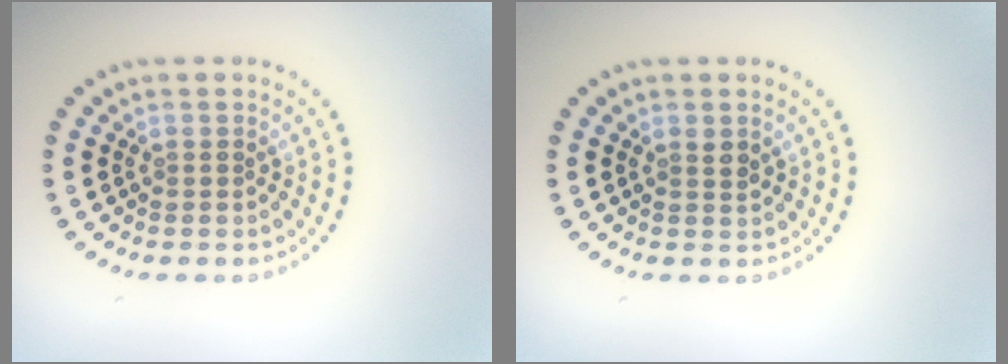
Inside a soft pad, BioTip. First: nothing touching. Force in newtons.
{"total": 0.9, "press": 0.8, "slide": 0.5}